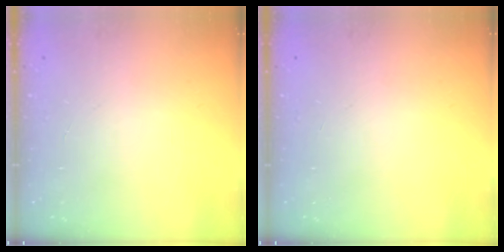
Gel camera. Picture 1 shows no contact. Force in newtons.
{"total": 0.0}